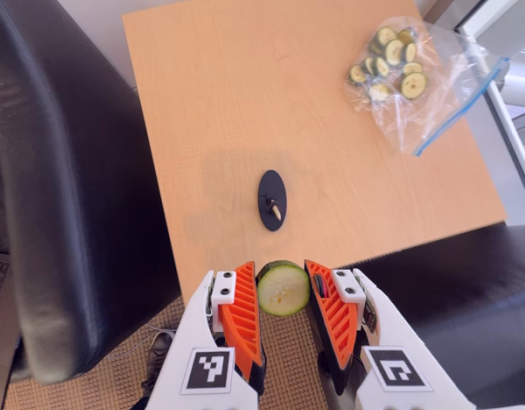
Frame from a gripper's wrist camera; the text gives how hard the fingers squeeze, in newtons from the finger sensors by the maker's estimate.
{"total": 8.2, "left": 8.1, "right": 8.3}